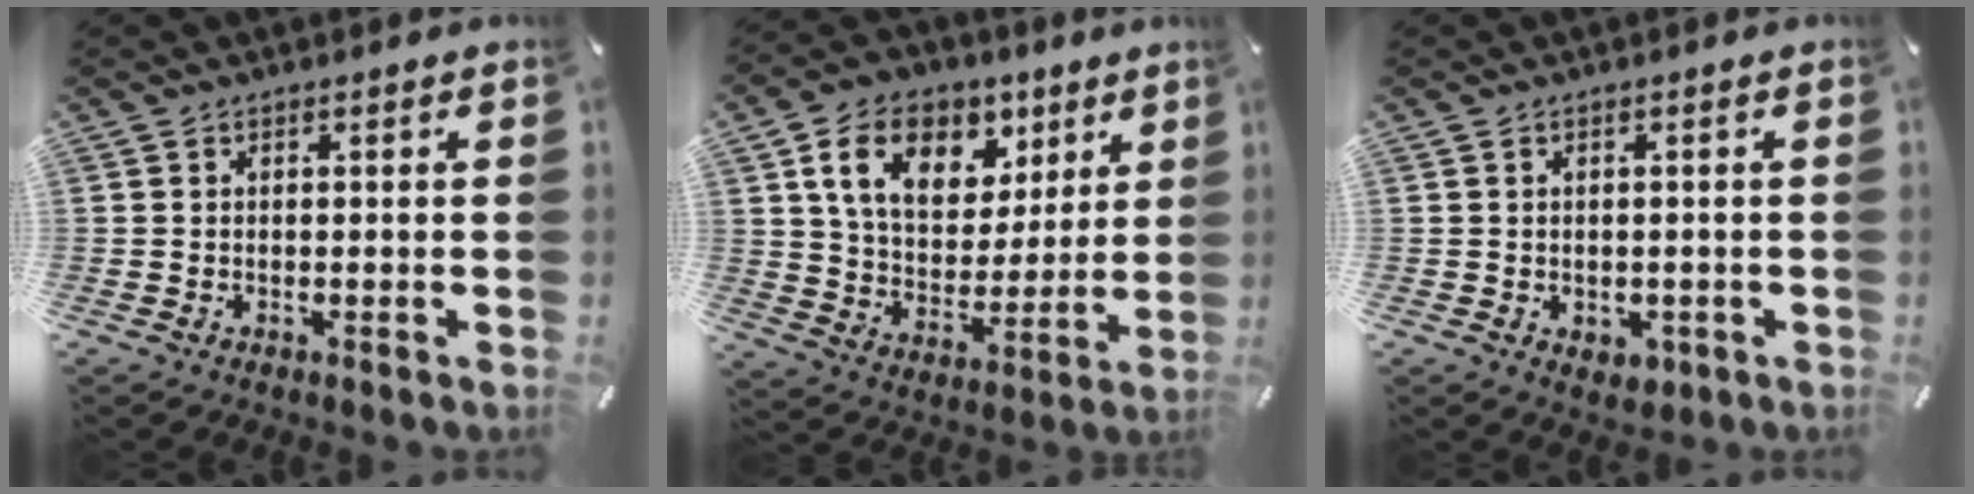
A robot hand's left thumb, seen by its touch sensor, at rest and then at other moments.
{"total": 14.8, "force": [7.6, 10.5, 7.0], "torque": [-0.123, -0.024, 0.141]}
{"total": 2.3, "force": [-0.6, 2.0, 1.0], "torque": [-0.008, 0.000, -0.011]}